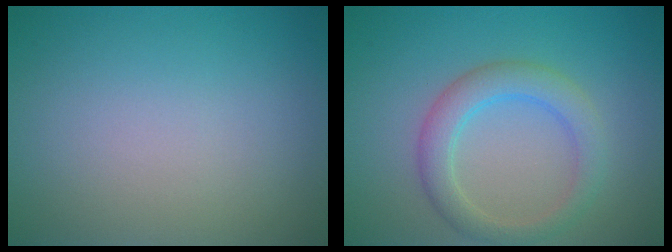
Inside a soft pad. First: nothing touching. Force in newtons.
{"total": 3.6, "press": 3.6, "slide": 0.1}